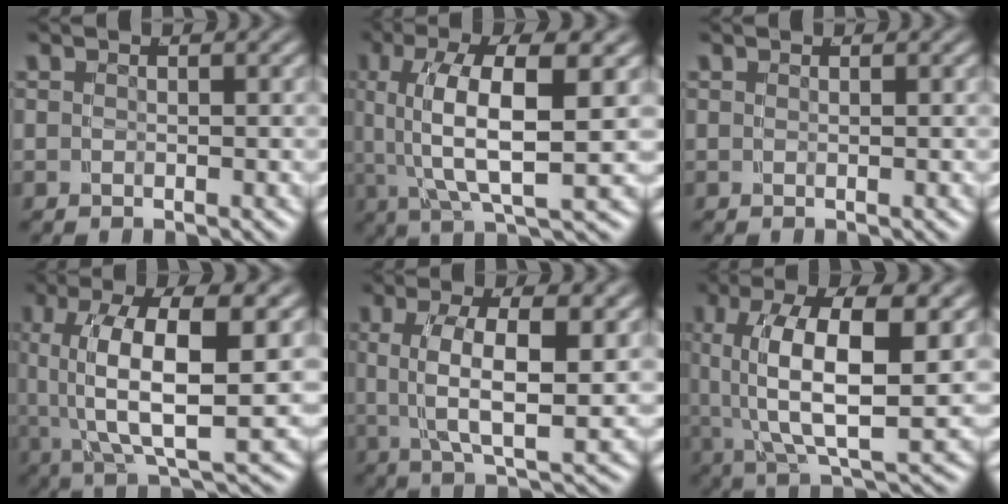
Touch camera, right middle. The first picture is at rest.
{"total": 7.3, "force": [0.8, 2.7, 6.7], "torque": [-0.126, 0.000, 0.017]}
{"total": 0.0}
{"total": 8.4, "force": [0.9, 3.3, 7.6], "torque": [-0.138, -0.002, 0.019]}
{"total": 5.8, "force": [0.9, 1.7, 5.4], "torque": [-0.094, -0.002, 0.017]}
{"total": 8.4, "force": [1.3, 3.4, 7.6], "torque": [-0.137, 0.000, 0.026]}